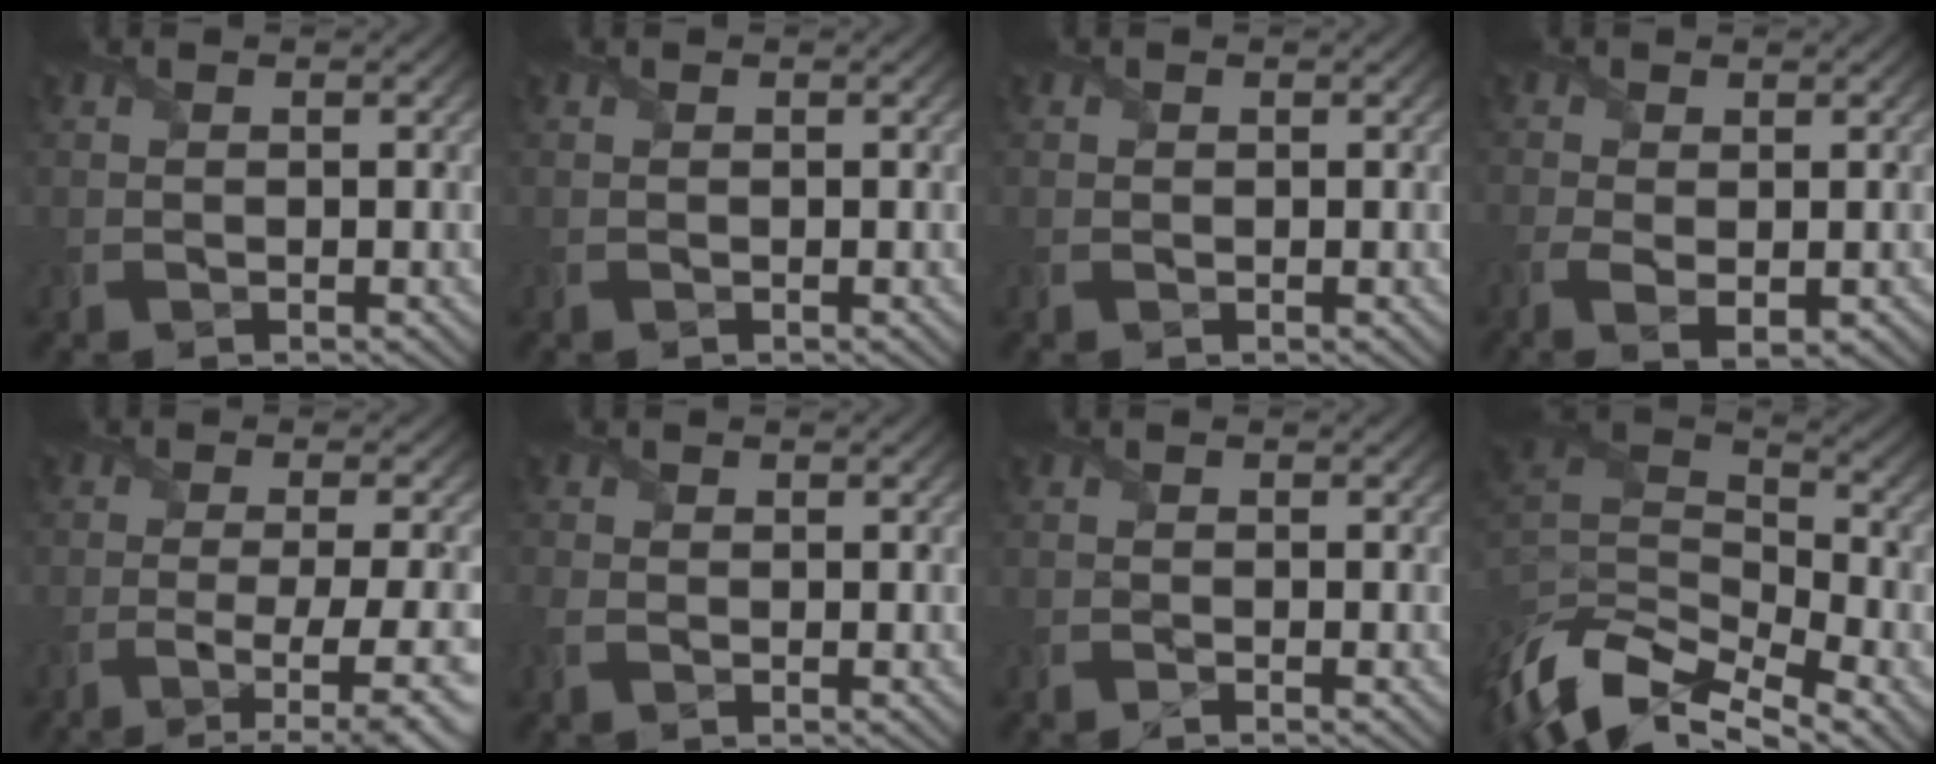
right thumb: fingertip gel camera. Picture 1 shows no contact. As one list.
[{"total": 0.0}, {"total": 0.0}, {"total": 3.5, "force": [-1.2, 1.6, 2.9], "torque": [-0.073, -0.012, -0.020]}, {"total": 8.1, "force": [-4.0, 1.4, 6.9], "torque": [-0.106, -0.009, -0.055]}, {"total": 2.0, "force": [-0.6, 1.5, 1.3], "torque": [-0.040, -0.004, -0.013]}, {"total": 0.7, "force": [-0.6, -0.2, 0.3], "torque": [-0.006, -0.001, -0.013]}, {"total": 12.5, "force": [-6.7, 6.0, 8.7], "torque": [-0.205, -0.008, -0.123]}]